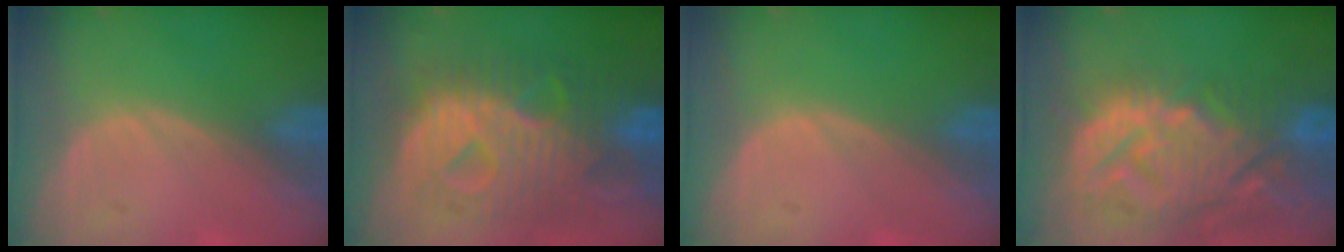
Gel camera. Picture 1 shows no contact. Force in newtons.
{"total": 12.7, "press": 12.7, "slide": 1.2}
{"total": 0.0}
{"total": 14.3, "press": 12.3, "slide": 7.4}